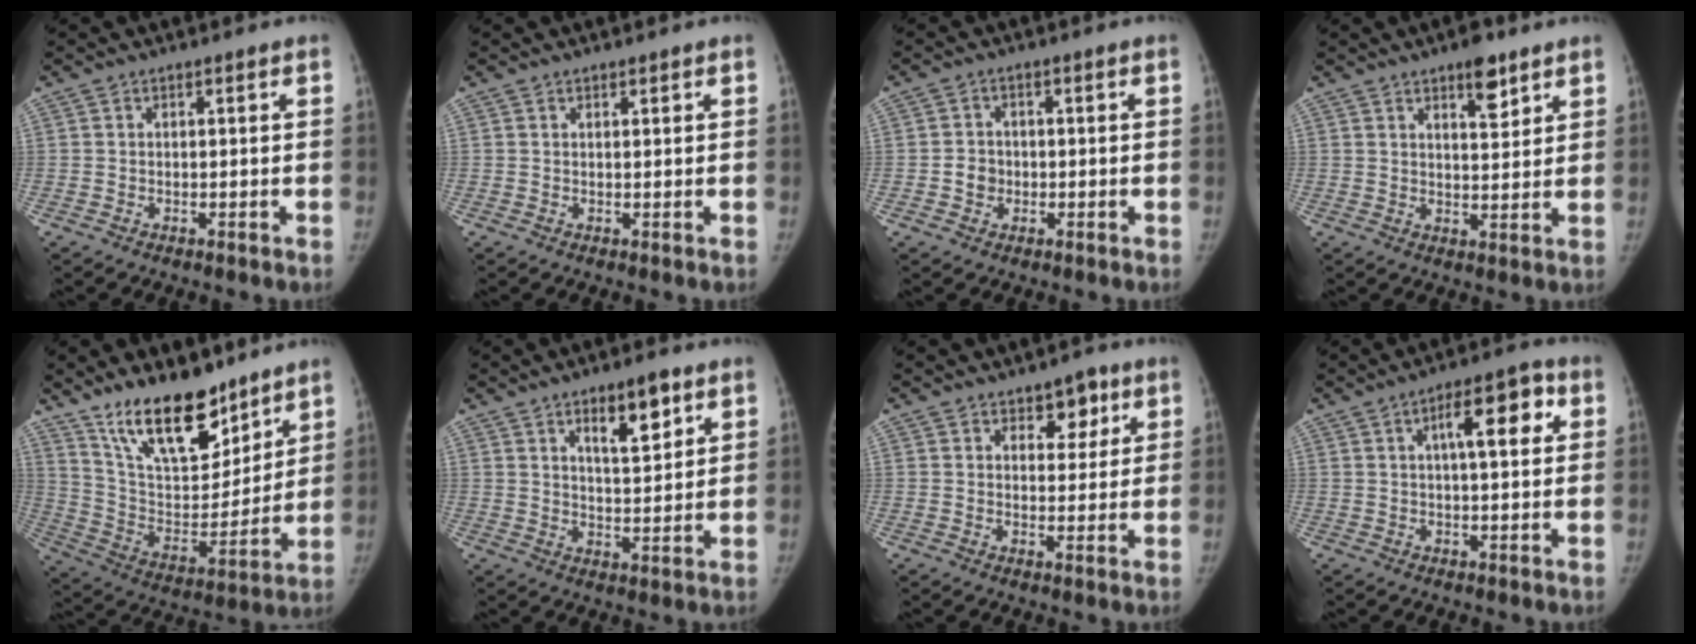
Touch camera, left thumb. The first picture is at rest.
{"total": 0.7, "force": [0.6, 0.3, 0.2], "torque": [-0.001, -0.004, 0.007]}
{"total": 3.2, "force": [-0.6, 2.9, 1.2], "torque": [-0.003, 0.006, -0.012]}
{"total": 6.2, "force": [4.0, 2.3, 4.1], "torque": [-0.043, -0.025, 0.057]}
{"total": 20.4, "force": [14.5, 8.8, 11.3], "torque": [-0.143, -0.083, 0.259]}
{"total": 9.1, "force": [4.8, 3.4, 6.8], "torque": [-0.085, -0.029, 0.077]}
{"total": 5.6, "force": [3.1, 3.6, 3.0], "torque": [-0.006, -0.014, 0.041]}
{"total": 9.3, "force": [2.8, 3.3, 8.2], "torque": [-0.099, 0.011, 0.035]}